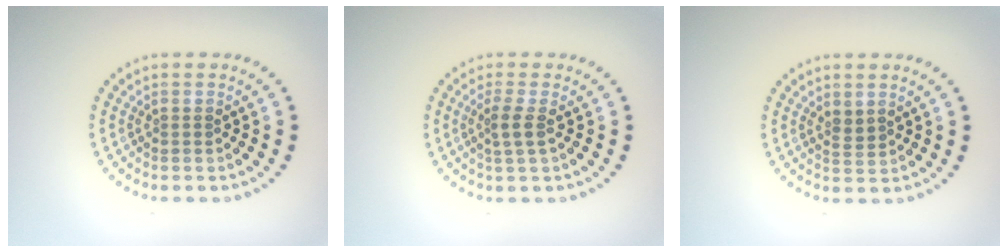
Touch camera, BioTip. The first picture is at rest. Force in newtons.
{"total": 1.7, "press": 1.4, "slide": 1.0}
{"total": 1.2, "press": 0.9, "slide": 0.8}